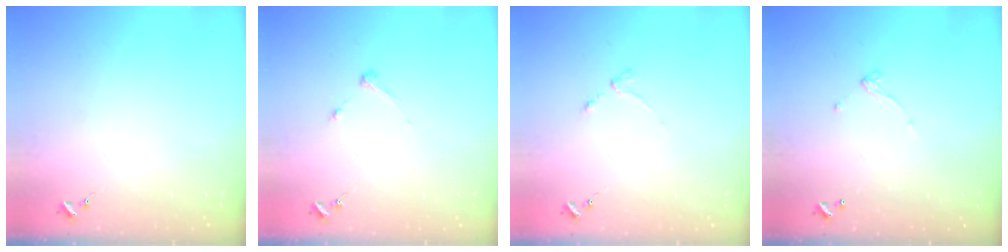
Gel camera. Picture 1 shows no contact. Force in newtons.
{"total": 3.2, "press": 3.2, "slide": 0.4}
{"total": 3.0, "press": 2.9, "slide": 0.5}
{"total": 4.4, "press": 4.4, "slide": 0.2}